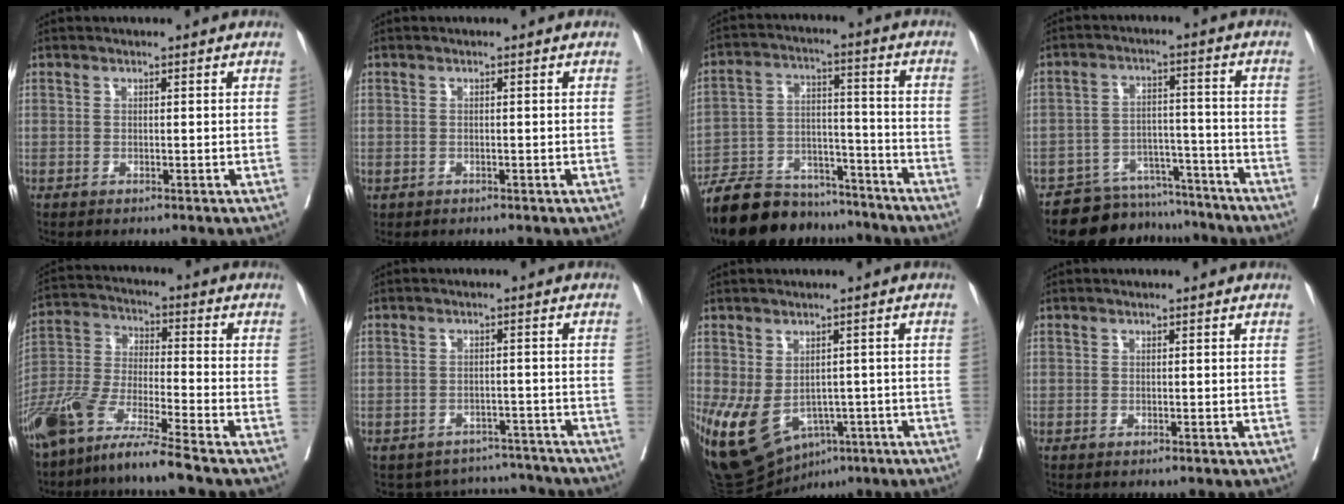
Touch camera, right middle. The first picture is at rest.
{"total": 0.0}
{"total": 16.6, "force": [-14.6, 5.9, 5.1], "torque": [-0.095, 0.016, -0.233]}
{"total": 10.5, "force": [-9.8, 3.9, 0.2], "torque": [0.011, 0.029, -0.142]}
{"total": 11.2, "force": [-8.7, -0.5, 6.9], "torque": [-0.149, -0.022, -0.175]}
{"total": 7.5, "force": [-7.1, 2.1, -0.8], "torque": [0.019, 0.030, -0.084]}
{"total": 14.8, "force": [-6.4, 9.7, 9.2], "torque": [-0.192, -0.011, -0.082]}
{"total": 0.0}